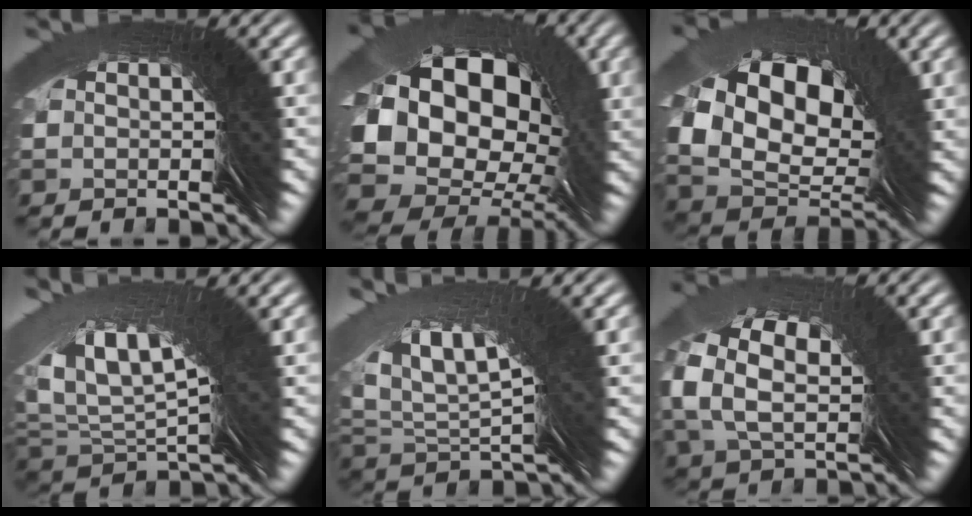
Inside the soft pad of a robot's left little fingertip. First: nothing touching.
{"total": 10.9, "force": [0.3, 9.6, 5.2], "torque": [-0.110, -0.011, -0.004]}
{"total": 7.3, "force": [0.8, 5.6, 4.7], "torque": [-0.076, 0.000, 0.015]}
{"total": 4.2, "force": [2.8, -0.6, 3.1], "torque": [-0.055, 0.040, 0.039]}
{"total": 3.7, "force": [2.6, -0.5, 2.6], "torque": [-0.055, 0.033, 0.038]}
{"total": 2.4, "force": [2.0, 1.3, 0.5], "torque": [-0.024, 0.031, 0.016]}